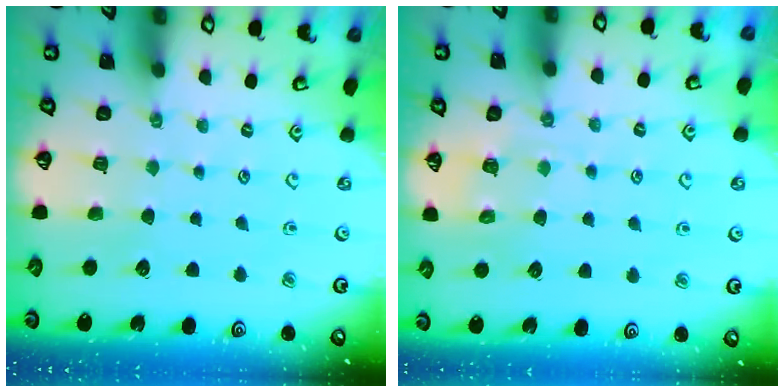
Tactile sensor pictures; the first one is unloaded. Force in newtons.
{"total": 4.5, "press": 4.4, "slide": 0.6}